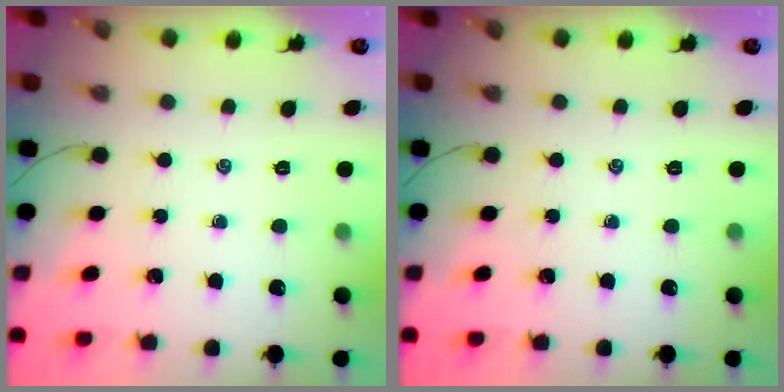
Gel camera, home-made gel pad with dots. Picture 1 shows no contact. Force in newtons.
{"total": 0.0}